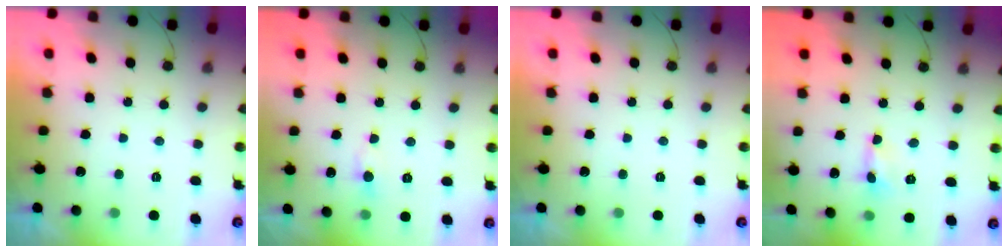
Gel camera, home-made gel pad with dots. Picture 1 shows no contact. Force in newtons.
{"total": 4.6, "press": 4.6, "slide": 0.6}
{"total": 0.0}
{"total": 0.0}